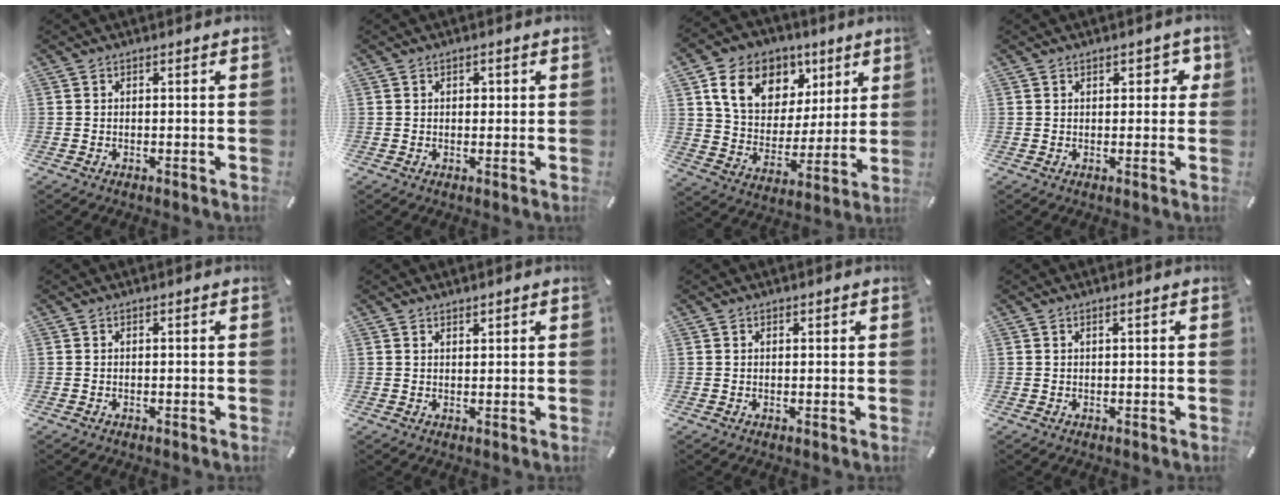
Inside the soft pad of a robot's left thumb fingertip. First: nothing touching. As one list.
[{"total": 1.1, "force": [0.2, 0.9, 0.5], "torque": [-0.003, 0.002, 0.001]}, {"total": 14.3, "force": [7.5, 10.9, 5.3], "torque": [-0.093, -0.034, 0.142]}, {"total": 2.8, "force": [1.0, 1.8, 1.9], "torque": [-0.015, -0.001, 0.009]}, {"total": 0.0}, {"total": 1.2, "force": [1.1, 0.5, 0.1], "torque": [-0.002, -0.001, 0.022]}, {"total": 0.6, "force": [0.3, 0.5, 0.1], "torque": [-0.001, 0.003, 0.006]}, {"total": 0.7, "force": [0.3, 0.1, 0.7], "torque": [-0.012, 0.001, 0.004]}]